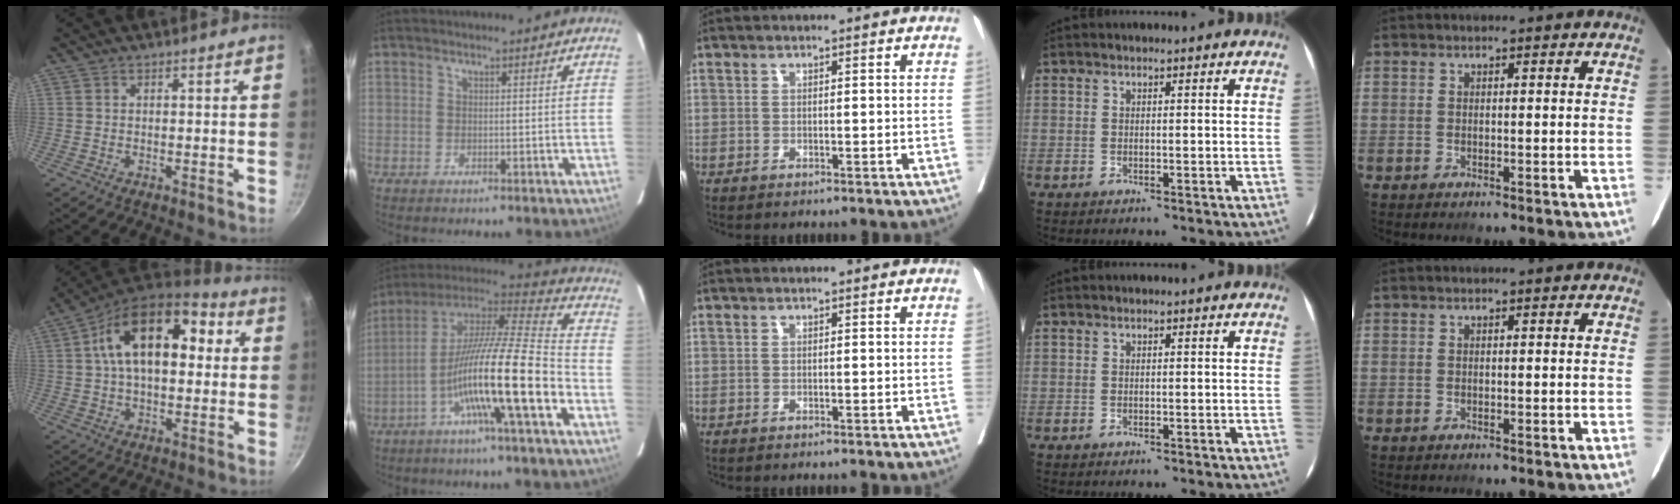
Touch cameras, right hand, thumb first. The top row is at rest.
{"thumb": {"total": 19.6, "force": [4.0, 11.2, 15.6], "torque": [-0.230, 0.028, 0.053]}, "index": {"total": 18.5, "force": [-6.6, 0.2, 17.3], "torque": [-0.309, 0.004, -0.119]}}